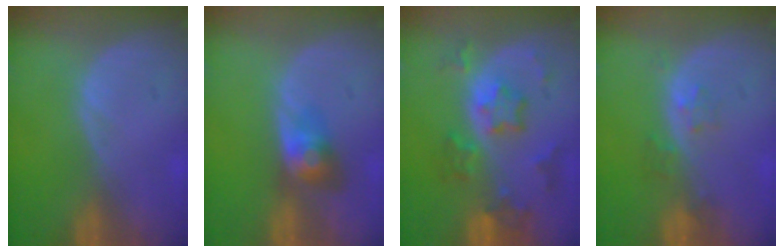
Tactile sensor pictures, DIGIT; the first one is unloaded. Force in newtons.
{"total": 3.9, "press": 3.9, "slide": 0.3}
{"total": 7.8, "press": 6.8, "slide": 3.9}
{"total": 2.3, "press": 2.2, "slide": 0.3}